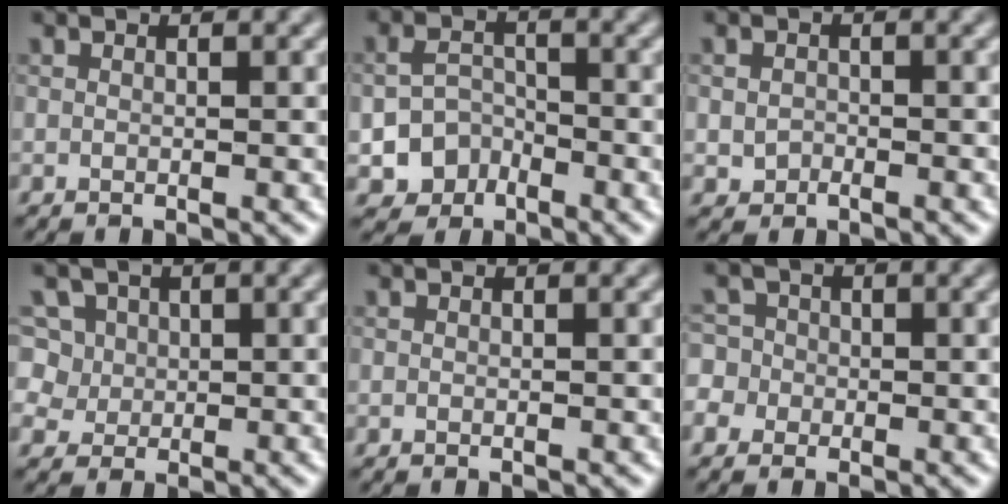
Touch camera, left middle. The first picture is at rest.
{"total": 3.4, "force": [-1.9, 2.5, 1.2], "torque": [-0.017, -0.001, -0.032]}
{"total": 1.2, "force": [-0.4, 1.0, 0.5], "torque": [-0.004, -0.001, -0.011]}
{"total": 7.9, "force": [3.6, 6.1, 3.6], "torque": [-0.065, 0.023, 0.034]}
{"total": 0.0}
{"total": 4.3, "force": [-0.9, 4.0, 1.2], "torque": [-0.008, 0.025, -0.051]}